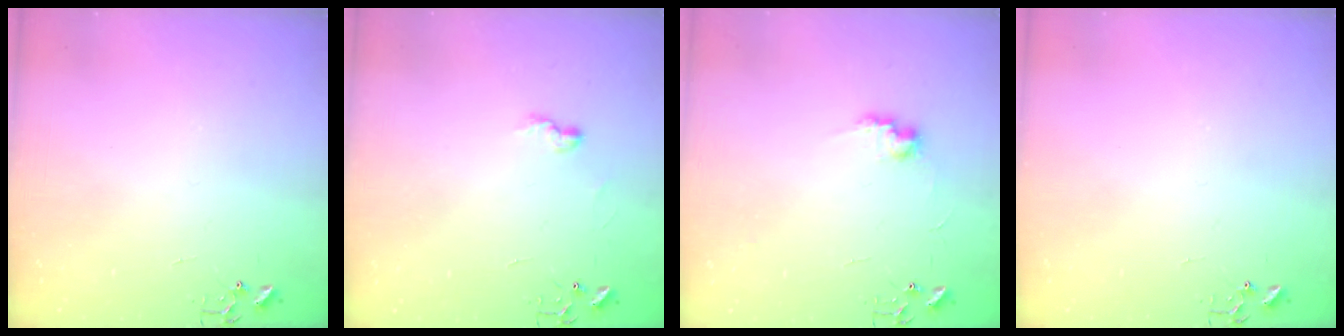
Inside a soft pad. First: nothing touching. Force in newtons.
{"total": 4.6, "press": 4.6, "slide": 0.6}
{"total": 7.5, "press": 7.4, "slide": 0.3}
{"total": 0.0}